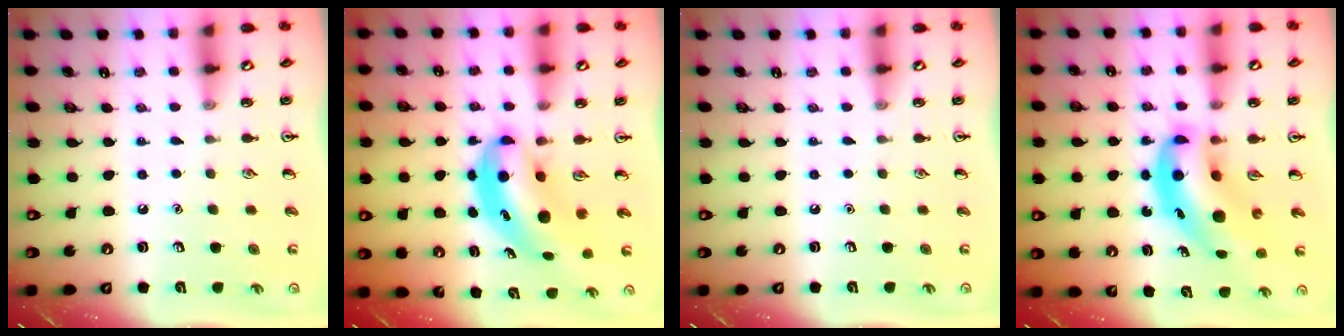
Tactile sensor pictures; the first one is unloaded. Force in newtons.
{"total": 7.1, "press": 6.9, "slide": 1.8}
{"total": 0.0}
{"total": 11.3, "press": 10.8, "slide": 3.3}